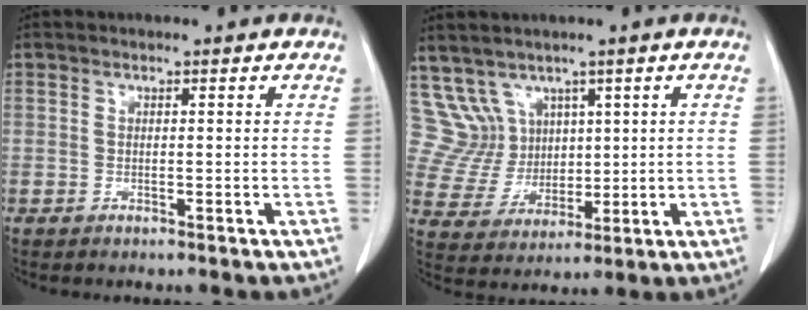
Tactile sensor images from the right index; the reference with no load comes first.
{"total": 7.2, "force": [4.3, 5.7, 0.3], "torque": [-0.015, 0.027, 0.099]}